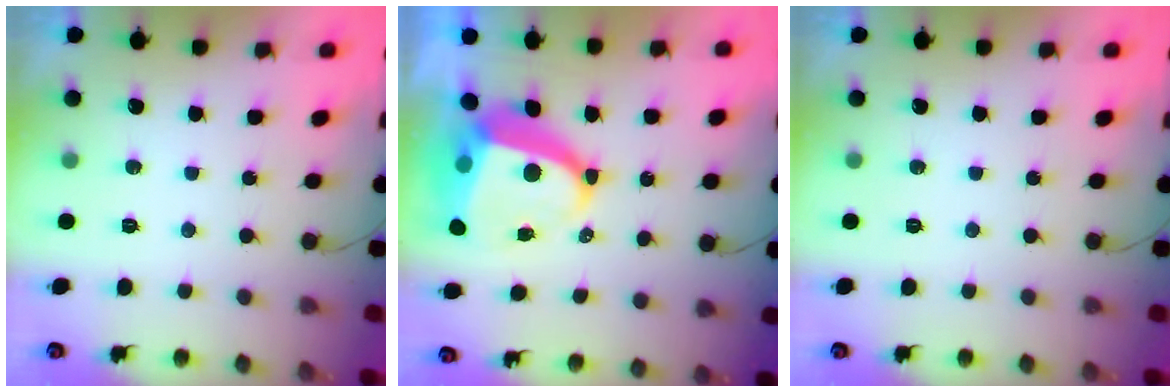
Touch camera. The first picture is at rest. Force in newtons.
{"total": 10.4, "press": 10.3, "slide": 1.5}
{"total": 0.0}